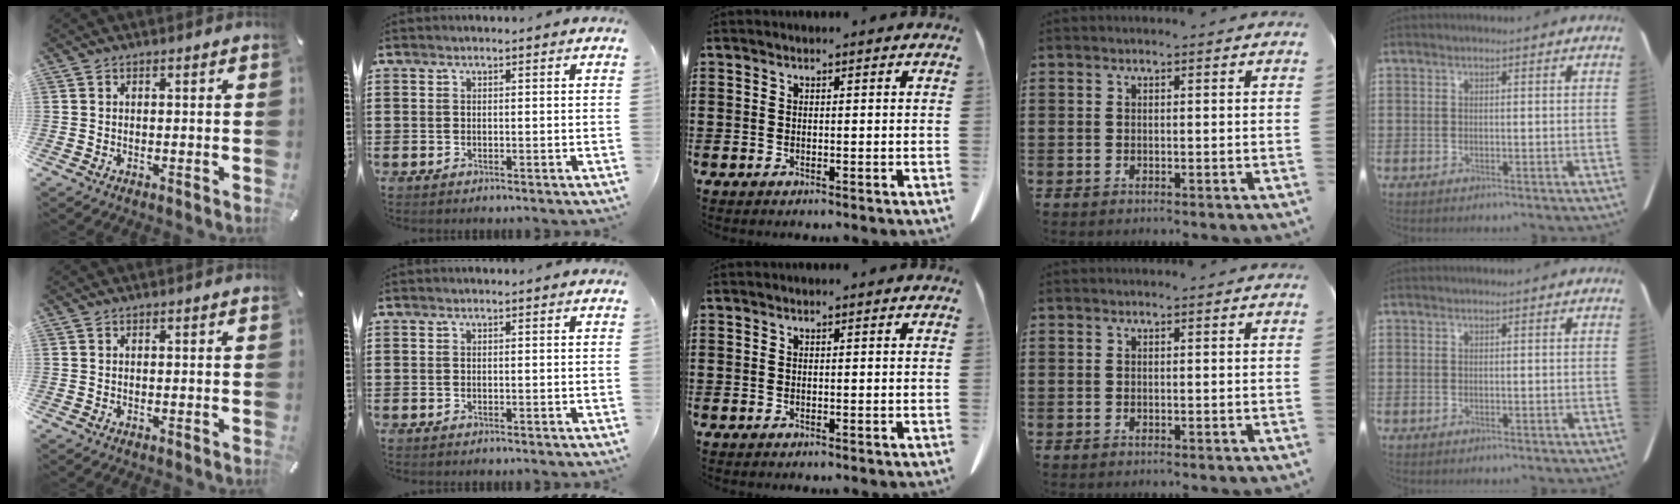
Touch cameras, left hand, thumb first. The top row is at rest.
{}